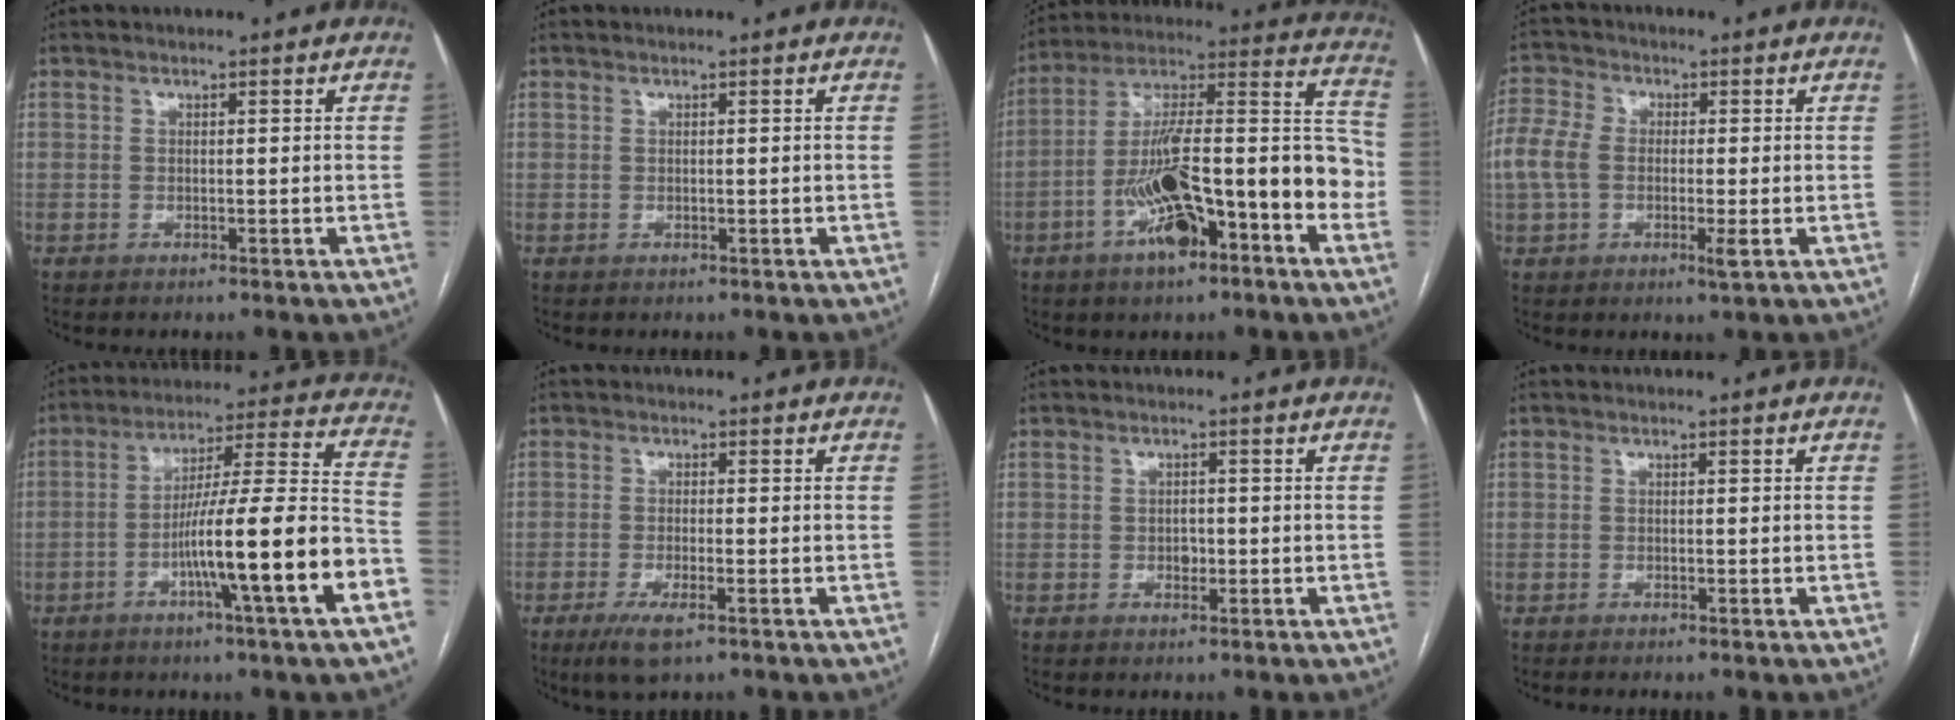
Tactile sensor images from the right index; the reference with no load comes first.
{"total": 0.0}
{"total": 20.4, "force": [-7.2, 5.1, 18.3], "torque": [-0.288, 0.031, -0.112]}
{"total": 9.6, "force": [-0.9, 5.3, 7.9], "torque": [-0.183, 0.015, -0.020]}
{"total": 17.0, "force": [-6.4, -0.7, 15.8], "torque": [-0.251, 0.002, -0.104]}
{"total": 4.4, "force": [-2.5, 0.7, 3.6], "torque": [-0.074, -0.013, -0.045]}
{"total": 1.5, "force": [-0.3, 1.0, 1.0], "torque": [-0.014, 0.003, -0.004]}
{"total": 0.6, "force": [-0.3, 0.0, 0.6], "torque": [-0.010, 0.000, -0.006]}